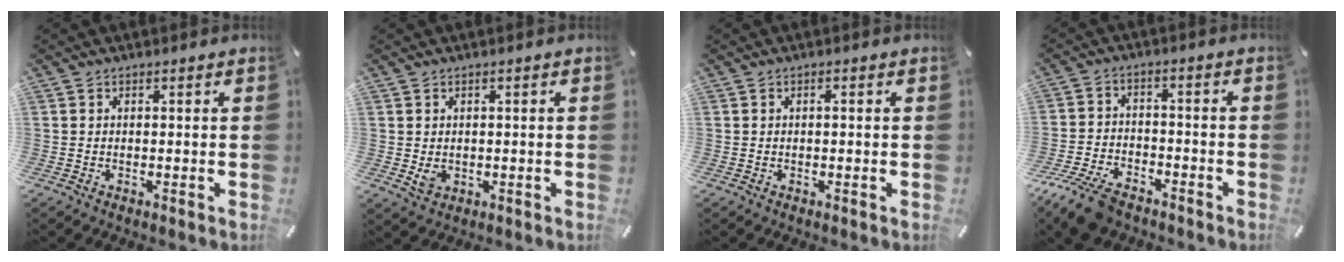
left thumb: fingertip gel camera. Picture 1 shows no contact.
{"total": 2.8, "force": [-0.3, 2.4, 1.4], "torque": [-0.023, -0.003, -0.006]}
{"total": 0.7, "force": [-0.1, 0.2, 0.7], "torque": [-0.014, 0.000, -0.002]}
{"total": 9.3, "force": [-7.1, 4.0, 4.4], "torque": [-0.092, 0.032, -0.137]}